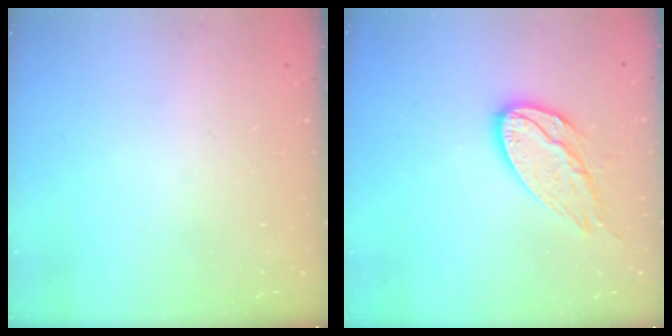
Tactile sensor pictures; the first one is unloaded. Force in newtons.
{"total": 12.2, "press": 12.1, "slide": 0.8}